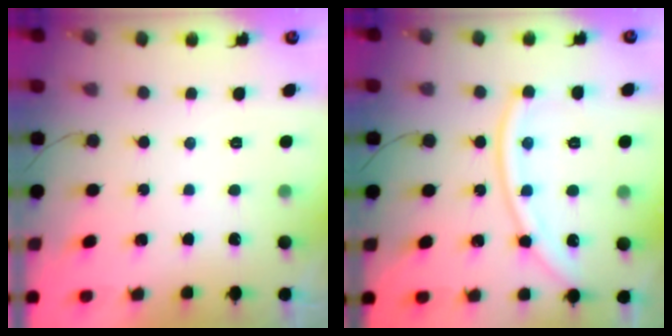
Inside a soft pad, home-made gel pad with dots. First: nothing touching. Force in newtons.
{"total": 12.3, "press": 12.2, "slide": 1.6}